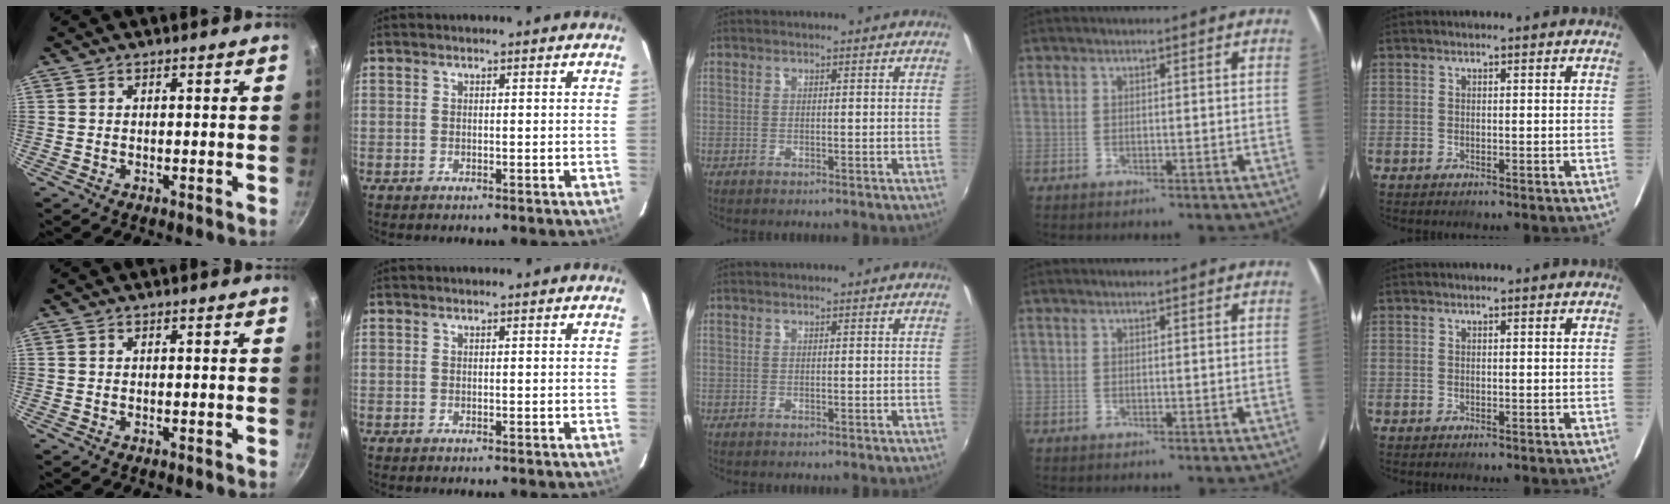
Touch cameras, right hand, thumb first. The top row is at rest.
{}